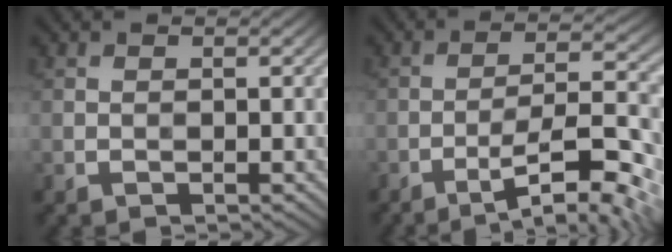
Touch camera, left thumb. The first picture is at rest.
{"total": 9.5, "force": [-5.7, 1.8, 7.4], "torque": [-0.130, 0.008, -0.088]}